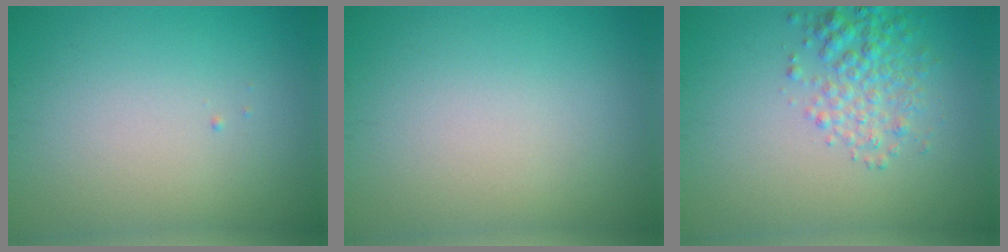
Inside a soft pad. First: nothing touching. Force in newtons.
{"total": 0.0}
{"total": 3.3, "press": 3.3, "slide": 0.1}